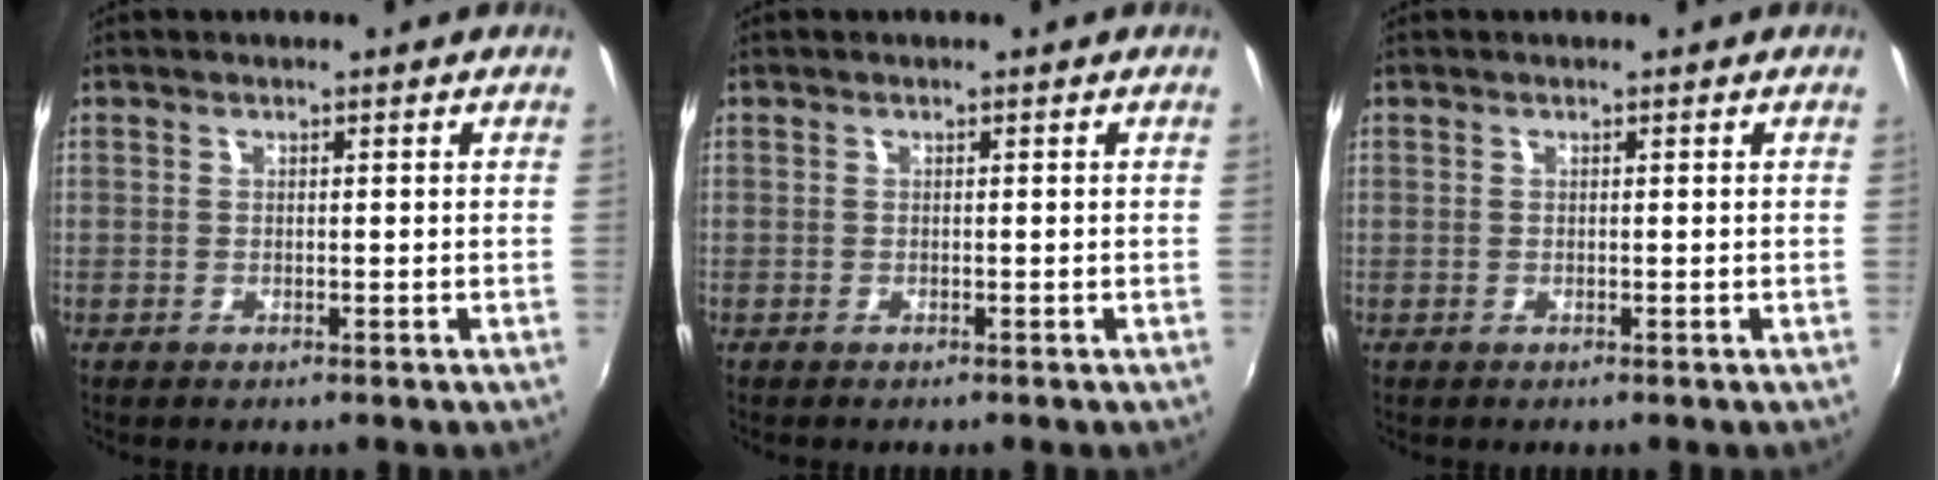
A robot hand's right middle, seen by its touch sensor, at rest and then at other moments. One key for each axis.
{"total": 0.0}
{"total": 0.0}